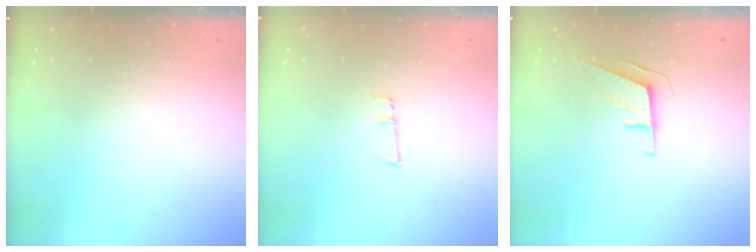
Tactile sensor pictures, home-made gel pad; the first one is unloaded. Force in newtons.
{"total": 6.0, "press": 5.6, "slide": 2.1}
{"total": 5.9, "press": 5.7, "slide": 1.3}